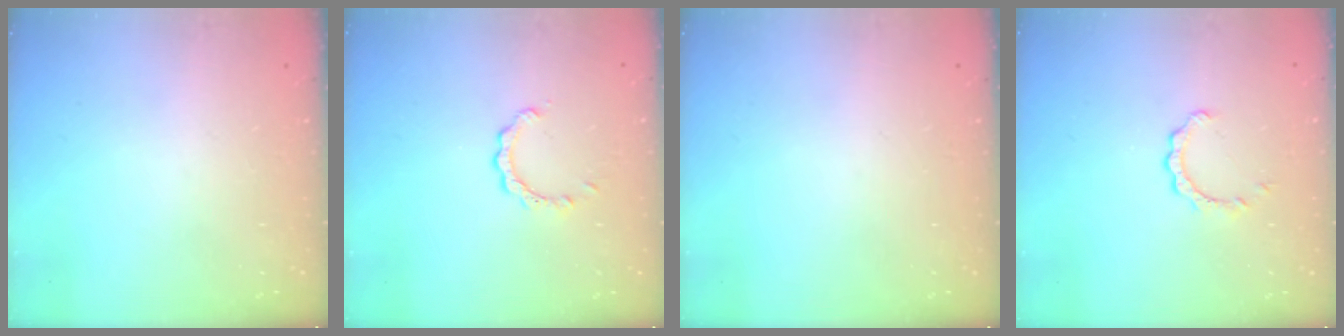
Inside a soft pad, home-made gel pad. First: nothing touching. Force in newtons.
{"total": 3.0, "press": 3.0, "slide": 0.1}
{"total": 0.0}
{"total": 2.1, "press": 2.1, "slide": 0.2}